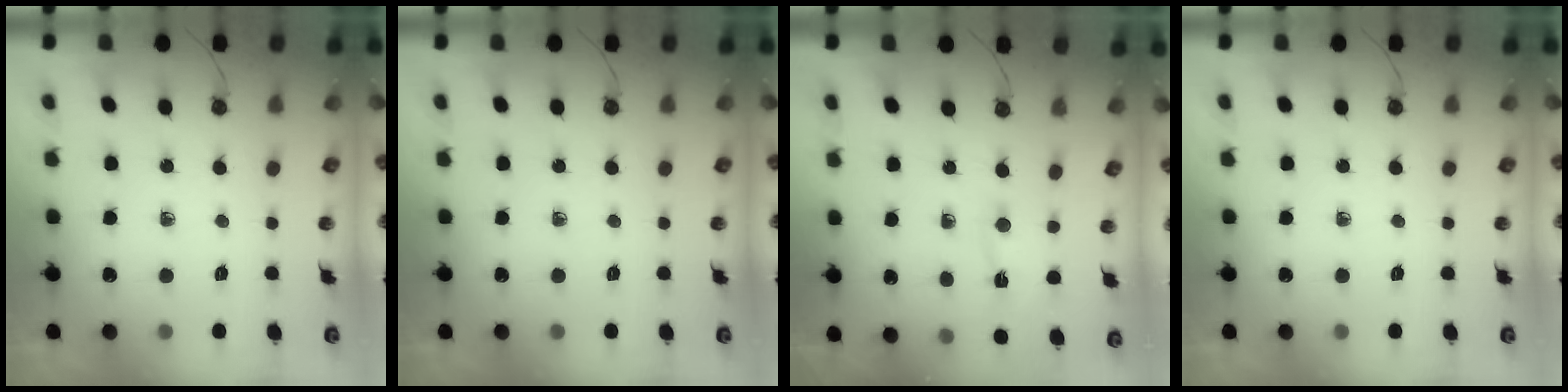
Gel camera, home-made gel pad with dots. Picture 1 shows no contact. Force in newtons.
{"total": 0.0}
{"total": 1.1, "press": 1.0, "slide": 0.6}
{"total": 0.0}